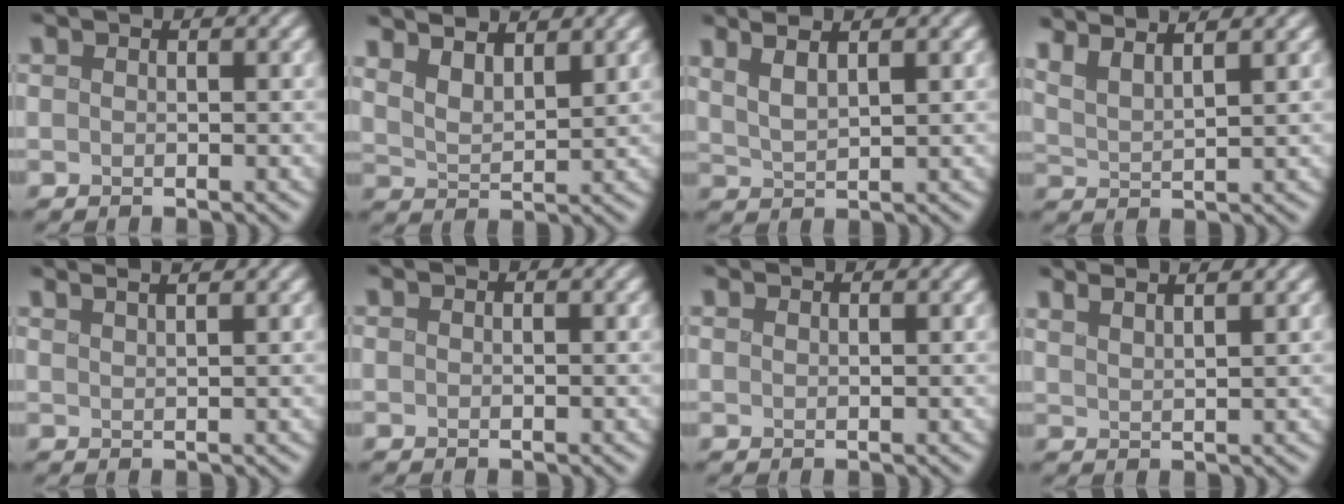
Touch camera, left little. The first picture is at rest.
{"total": 3.8, "force": [2.8, 1.3, 2.1], "torque": [-0.042, 0.007, 0.049]}
{"total": 2.5, "force": [1.4, 0.5, 2.0], "torque": [-0.047, 0.006, 0.033]}
{"total": 5.1, "force": [4.1, 1.2, 2.8], "torque": [-0.048, 0.024, 0.055]}
{"total": 3.9, "force": [3.1, 1.2, 2.1], "torque": [-0.006, 0.035, 0.010]}
{"total": 0.0}
{"total": 0.9, "force": [0.8, 0.1, 0.1], "torque": [0.002, 0.001, 0.006]}
{"total": 3.6, "force": [3.0, 0.9, 1.9], "torque": [-0.007, 0.026, 0.022]}